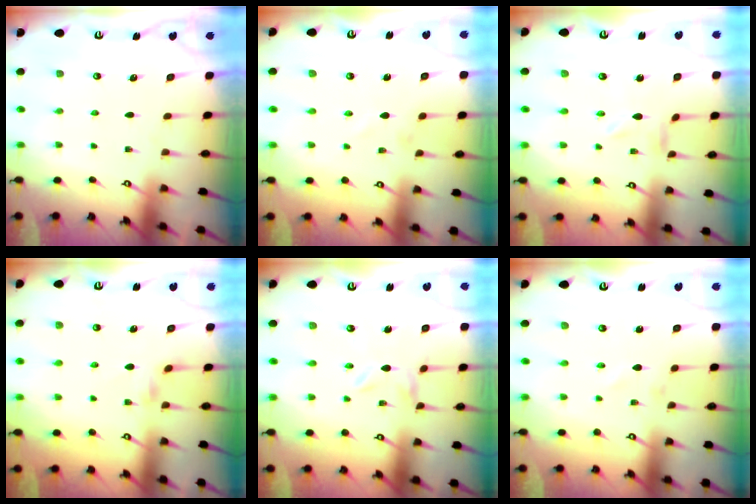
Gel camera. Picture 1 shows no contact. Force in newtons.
{"total": 0.6, "press": 0.6, "slide": 0.1}
{"total": 0.0}
{"total": 2.1, "press": 2.1, "slide": 0.3}
{"total": 0.0}
{"total": 0.9, "press": 0.9, "slide": 0.0}